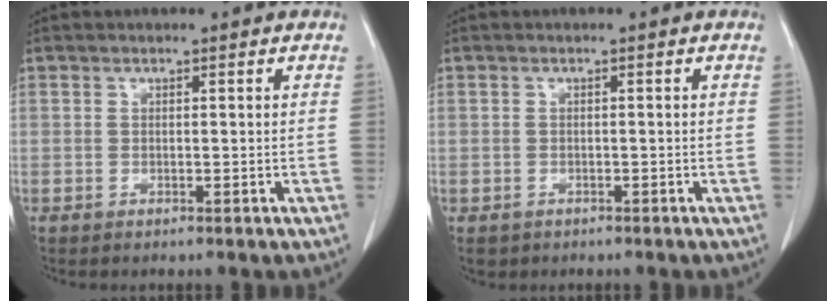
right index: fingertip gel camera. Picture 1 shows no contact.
{"total": 1.6, "force": [-0.9, 1.3, 0.2], "torque": [-0.012, 0.001, -0.010]}